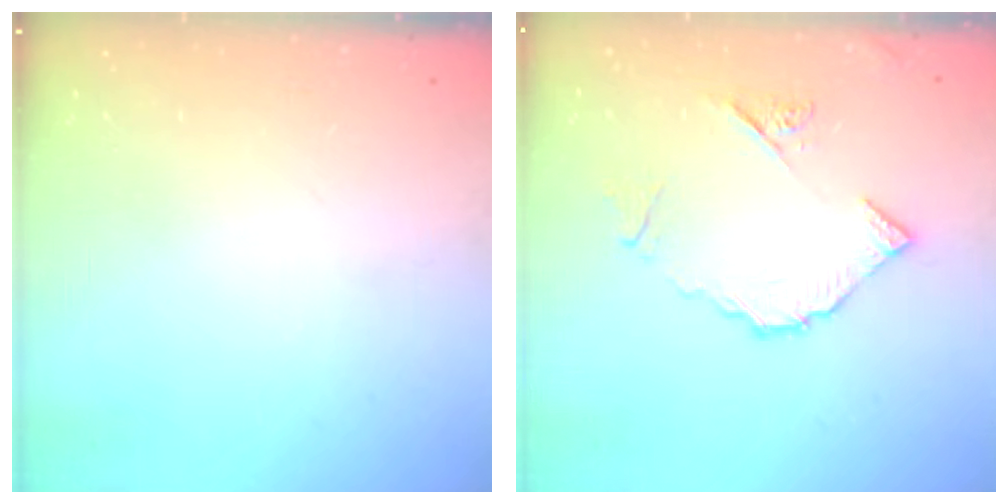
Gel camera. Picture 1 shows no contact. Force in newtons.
{"total": 9.8, "press": 9.7, "slide": 1.1}